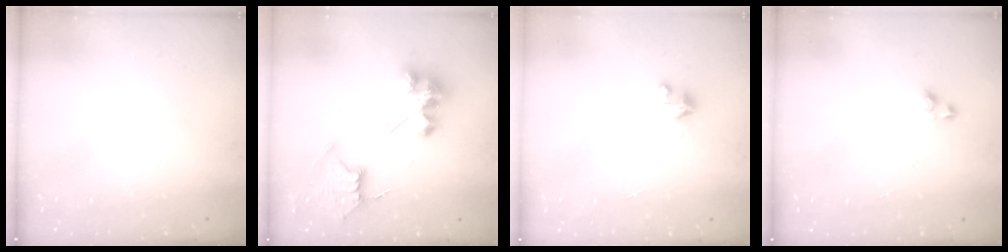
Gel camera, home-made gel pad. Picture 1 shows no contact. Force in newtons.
{"total": 8.9, "press": 8.8, "slide": 0.7}
{"total": 3.2, "press": 3.2, "slide": 0.3}
{"total": 2.9, "press": 2.9, "slide": 0.2}